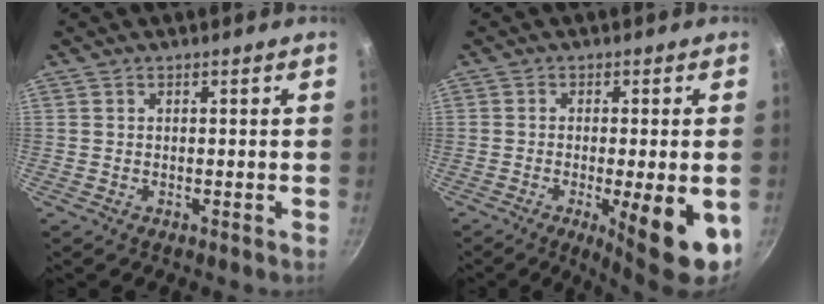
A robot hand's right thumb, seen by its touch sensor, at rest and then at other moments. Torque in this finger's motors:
{"motor_torque": [2.26, 2.31, 1.84, -0.34, 0.38]}